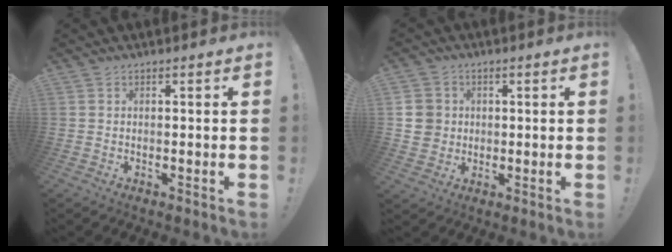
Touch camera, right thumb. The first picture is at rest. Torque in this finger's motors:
{"motor_torque": [0.01, 0.06, -0.36, -0.18, 0.00]}